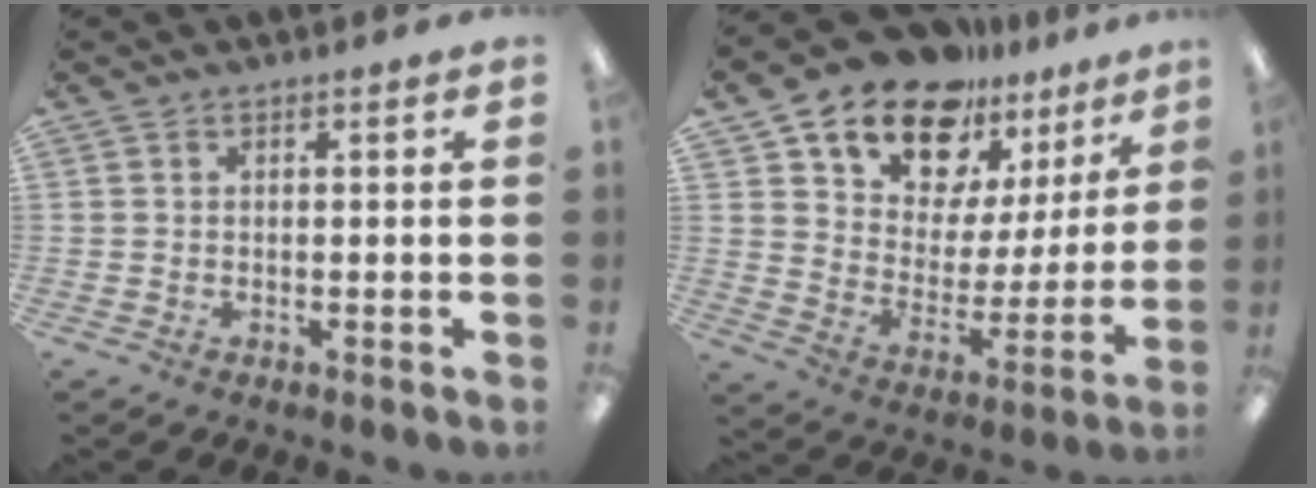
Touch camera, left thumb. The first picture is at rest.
{"total": 16.5, "force": [13.2, 8.5, 4.8], "torque": [-0.104, -0.103, 0.241]}